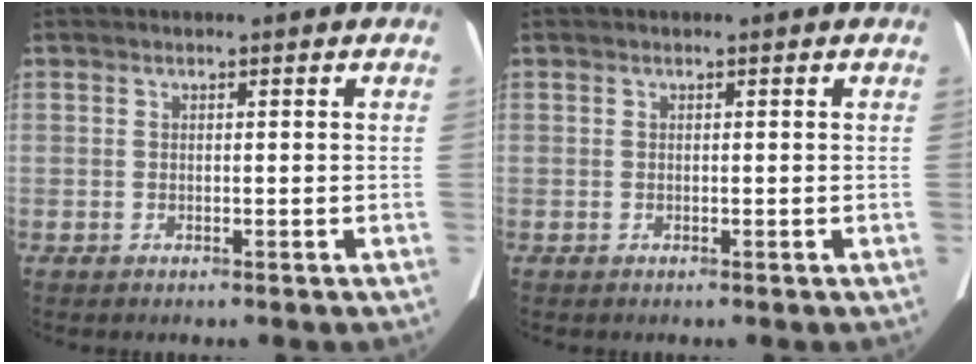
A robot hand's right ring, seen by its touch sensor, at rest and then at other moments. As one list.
[{"total": 0.0}]